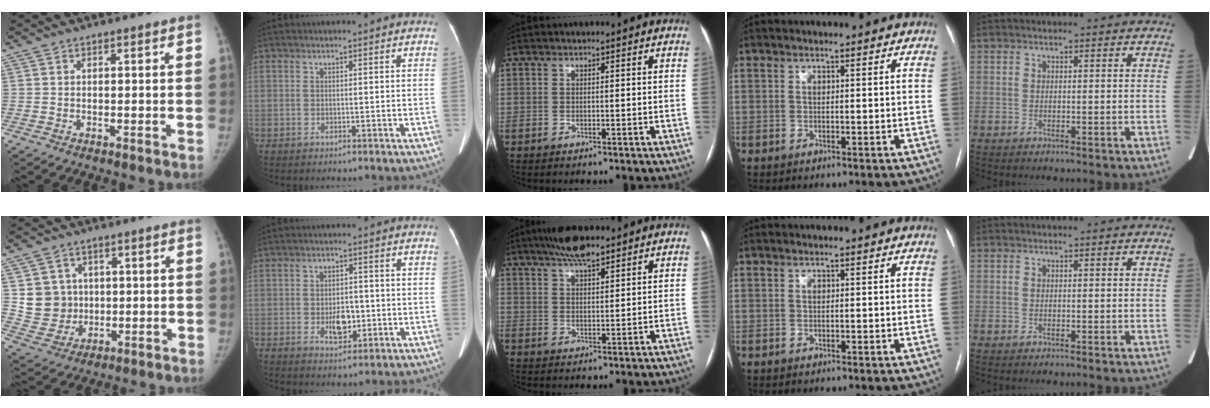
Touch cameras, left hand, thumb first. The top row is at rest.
{"thumb": {"total": 8.3, "force": [1.2, 7.9, 2.1], "torque": [0.001, -0.002, 0.034]}, "index": {"total": 4.3, "force": [-1.0, 2.5, 3.4], "torque": [-0.056, 0.002, -0.010]}, "middle": {"total": 6.5, "force": [5.1, 1.3, 3.8], "torque": [-0.071, 0.014, 0.090]}}